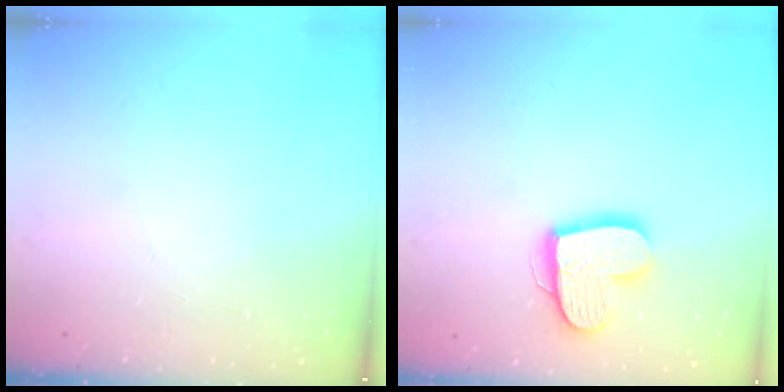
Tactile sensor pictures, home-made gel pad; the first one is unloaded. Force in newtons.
{"total": 15.0, "press": 15.0, "slide": 1.1}